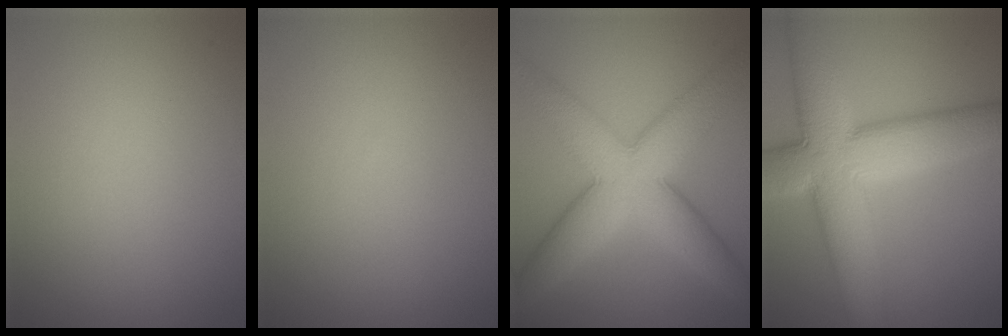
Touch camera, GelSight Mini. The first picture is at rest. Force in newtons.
{"total": 0.0}
{"total": 9.2, "press": 9.2, "slide": 0.2}
{"total": 11.5, "press": 11.4, "slide": 1.1}